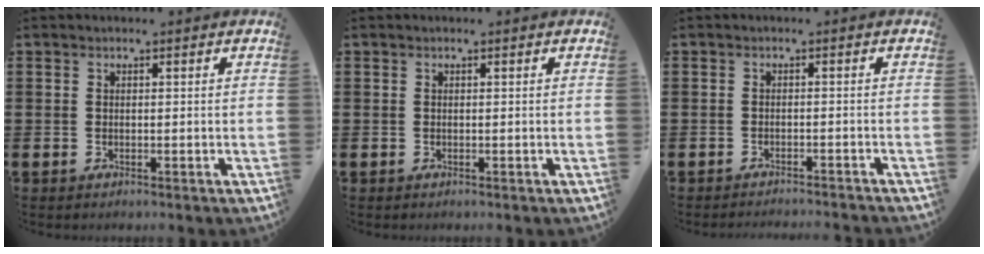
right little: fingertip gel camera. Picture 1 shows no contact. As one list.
[{"total": 0.0}, {"total": 1.1, "force": [-1.1, -0.2, 0.0], "torque": [0.000, 0.002, -0.023]}]